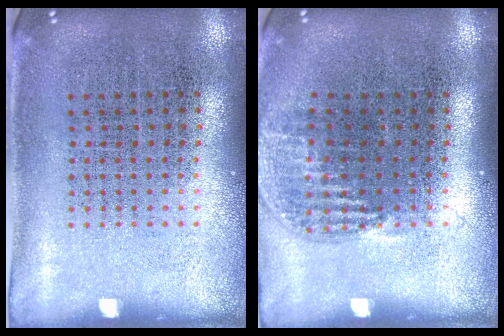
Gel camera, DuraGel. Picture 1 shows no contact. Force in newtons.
{"total": 1.1, "press": 1.0, "slide": 0.4}